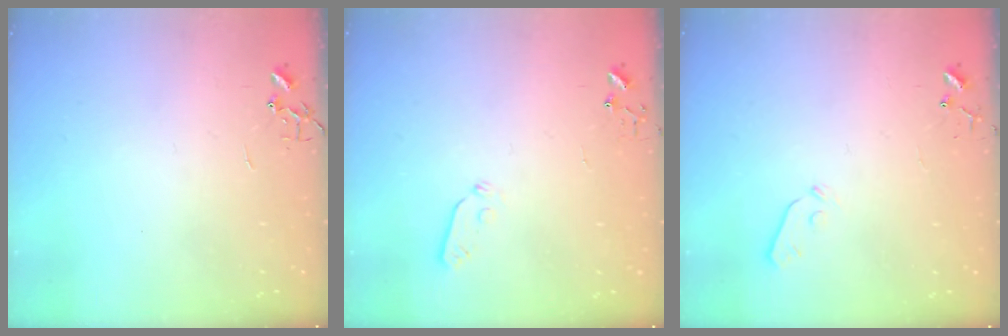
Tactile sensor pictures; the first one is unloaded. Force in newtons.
{"total": 3.5, "press": 3.3, "slide": 1.0}
{"total": 3.6, "press": 3.6, "slide": 0.6}